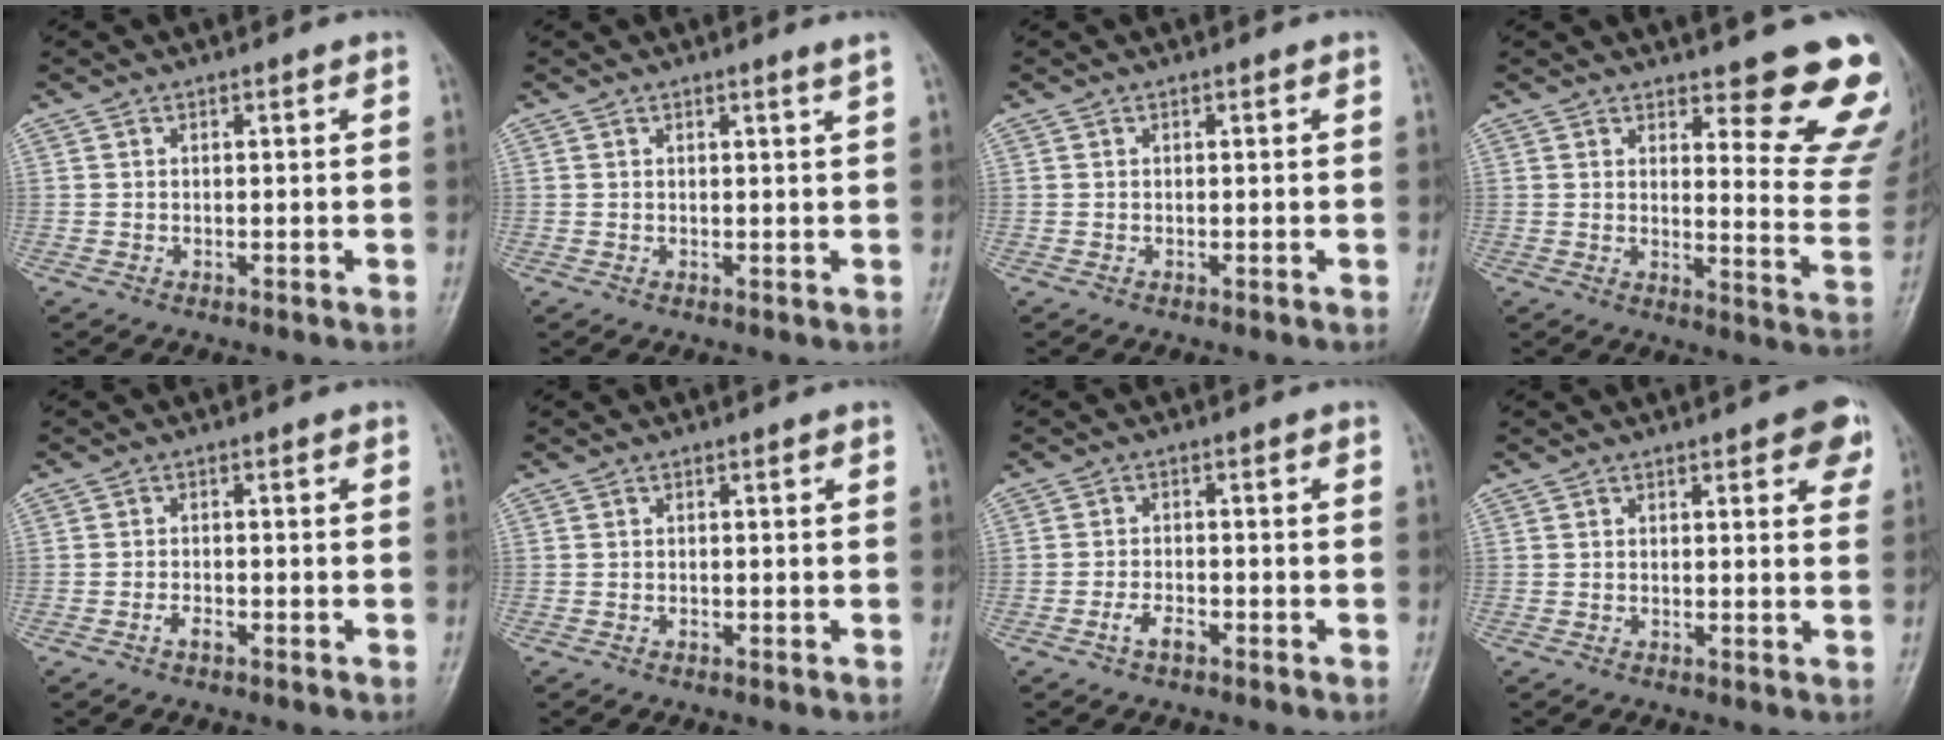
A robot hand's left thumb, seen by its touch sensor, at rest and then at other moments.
{"total": 1.1, "force": [0.7, -0.4, 0.8], "torque": [-0.025, -0.010, 0.014]}
{"total": 0.0}
{"total": 13.9, "force": [10.5, 3.7, 8.3], "torque": [-0.053, -0.087, 0.117]}
{"total": 1.9, "force": [-1.1, 0.9, 1.2], "torque": [-0.019, 0.006, -0.024]}
{"total": 0.6, "force": [-0.2, 0.5, 0.4], "torque": [-0.001, 0.002, -0.007]}
{"total": 3.1, "force": [-1.8, 1.5, 2.0], "torque": [-0.039, 0.014, -0.036]}
{"total": 5.5, "force": [2.7, 2.2, 4.3], "torque": [-0.027, -0.007, 0.023]}